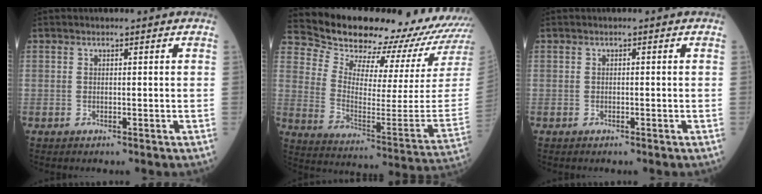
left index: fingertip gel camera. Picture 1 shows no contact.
{"total": 24.4, "force": [23.5, 1.5, 6.3], "torque": [-0.123, -0.129, 0.316]}
{"total": 0.0}